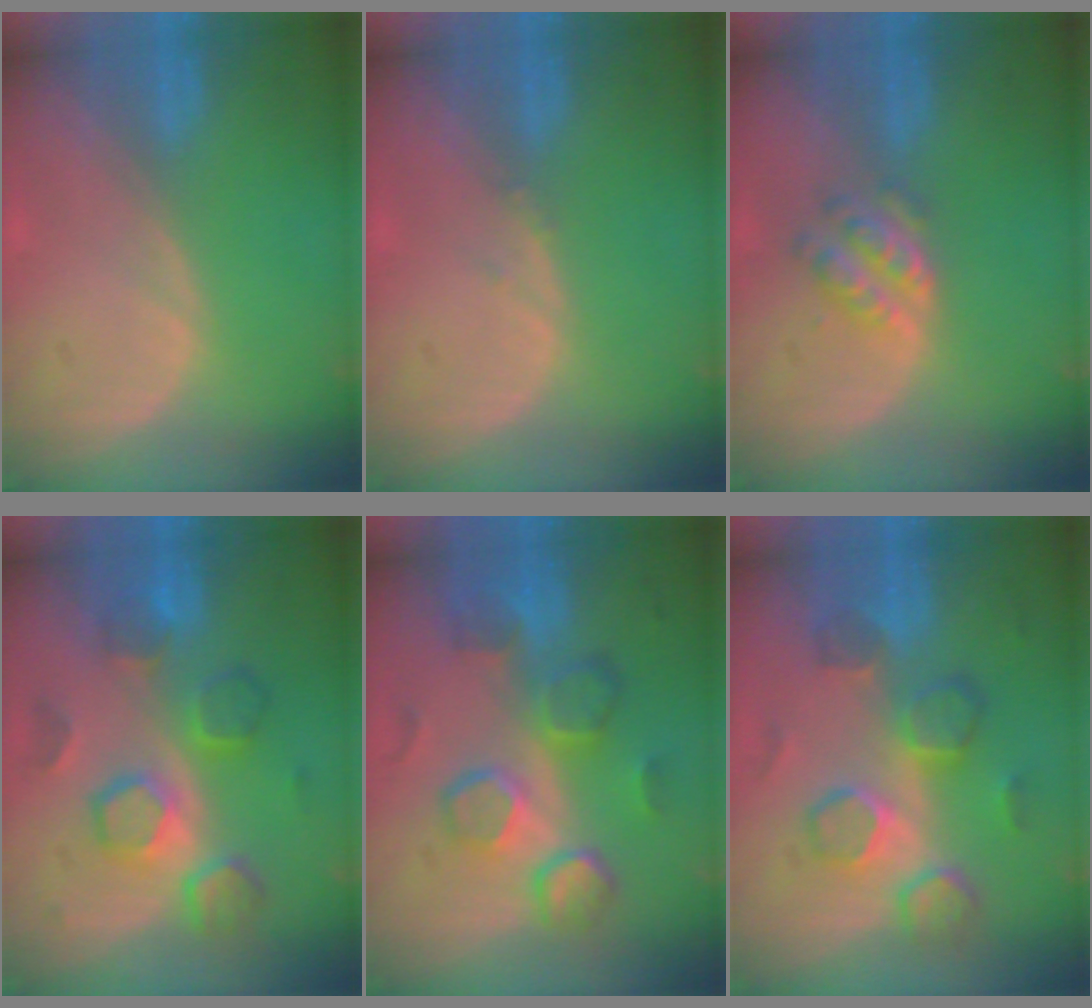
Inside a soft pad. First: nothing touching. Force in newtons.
{"total": 0.6, "press": 0.6, "slide": 0.3}
{"total": 4.3, "press": 4.3, "slide": 0.6}
{"total": 8.4, "press": 8.4, "slide": 0.7}
{"total": 10.4, "press": 9.0, "slide": 5.1}
{"total": 8.7, "press": 8.4, "slide": 2.2}